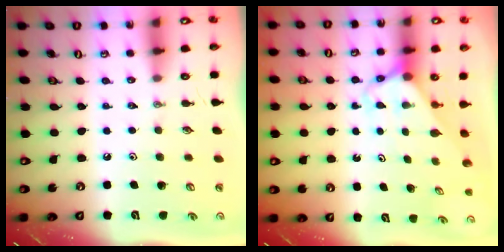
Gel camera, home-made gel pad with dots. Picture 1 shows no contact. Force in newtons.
{"total": 2.8, "press": 2.8, "slide": 0.2}